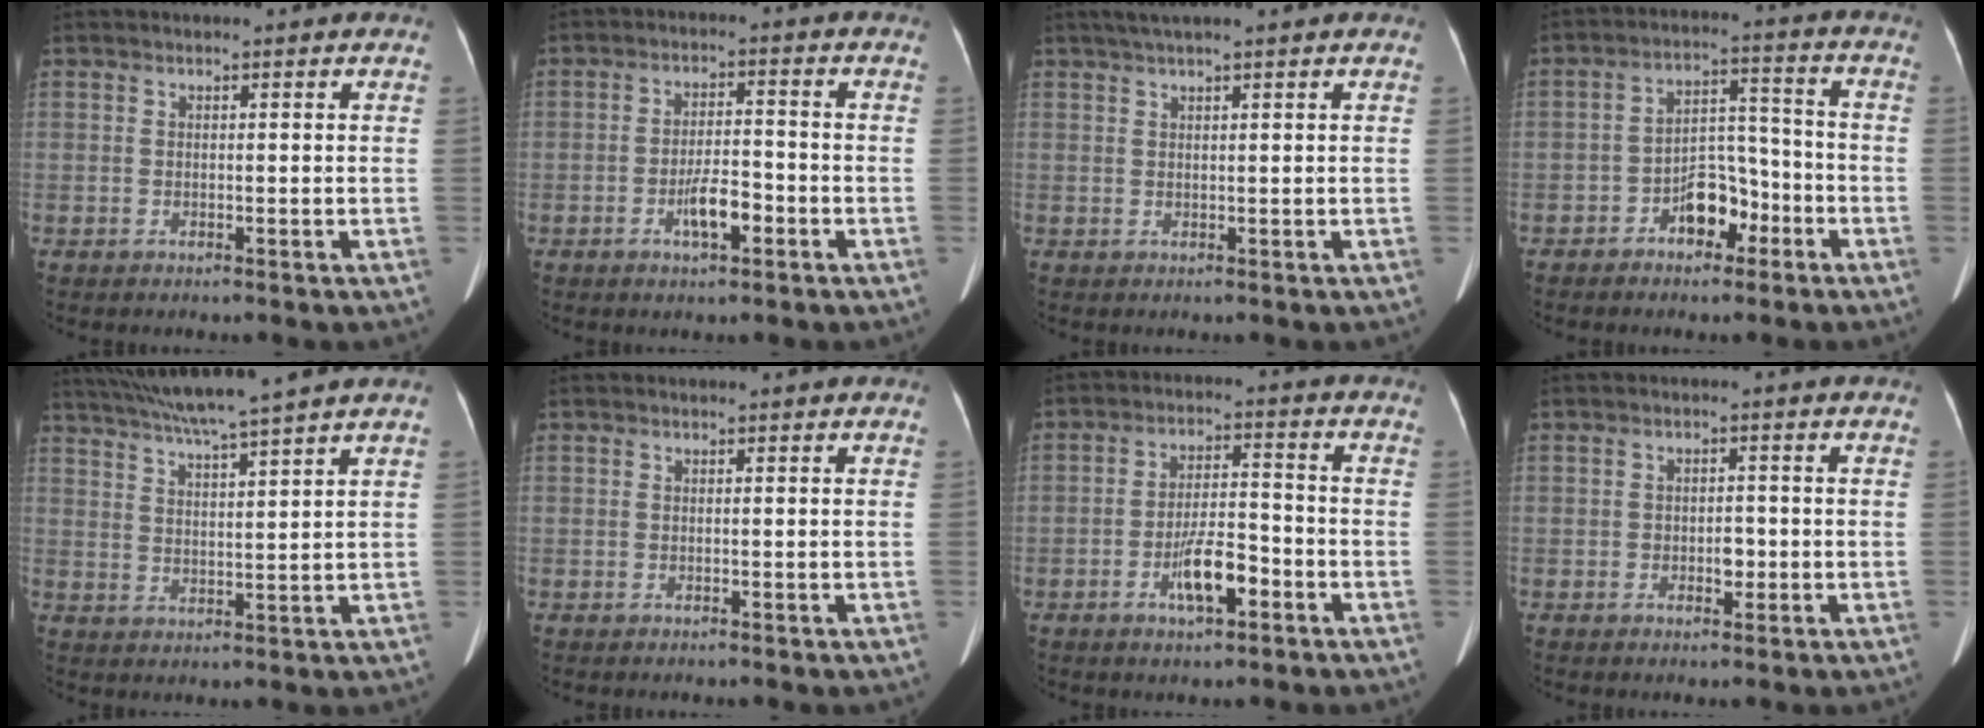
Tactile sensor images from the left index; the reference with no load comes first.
{"total": 5.0, "force": [-2.2, 1.5, 4.2], "torque": [-0.079, 0.003, -0.038]}
{"total": 4.0, "force": [3.1, -0.3, 2.5], "torque": [-0.043, 0.027, 0.057]}
{"total": 6.9, "force": [-3.7, 3.8, 4.4], "torque": [-0.076, 0.028, -0.061]}
{"total": 11.1, "force": [9.5, -2.1, 5.3], "torque": [-0.093, 0.008, 0.153]}
{"total": 0.0}
{"total": 6.8, "force": [-3.2, 2.0, 5.7], "torque": [-0.111, 0.005, -0.054]}
{"total": 2.4, "force": [-0.7, 1.4, 1.8], "torque": [-0.024, 0.004, -0.007]}